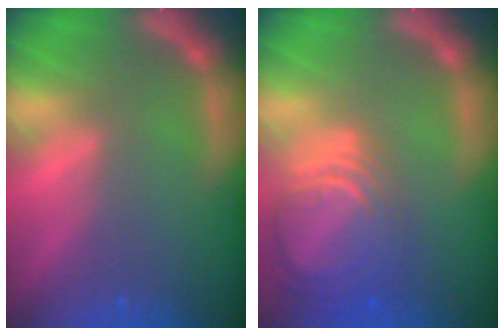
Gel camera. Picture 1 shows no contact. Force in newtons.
{"total": 9.0}